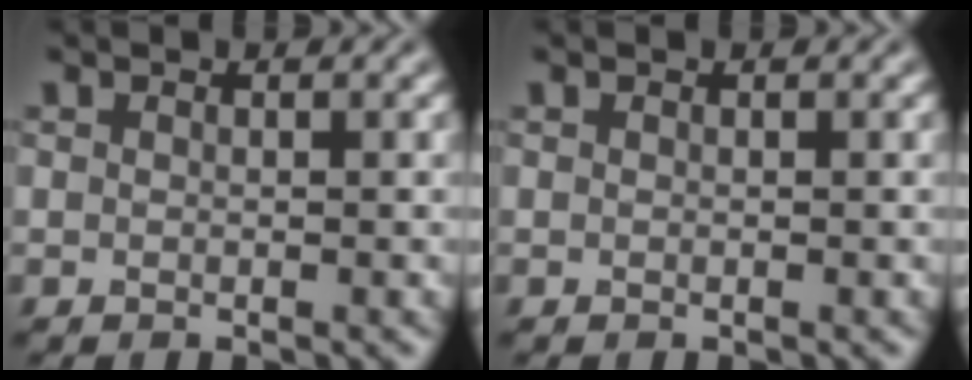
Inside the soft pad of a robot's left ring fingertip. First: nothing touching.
{"total": 0.0}